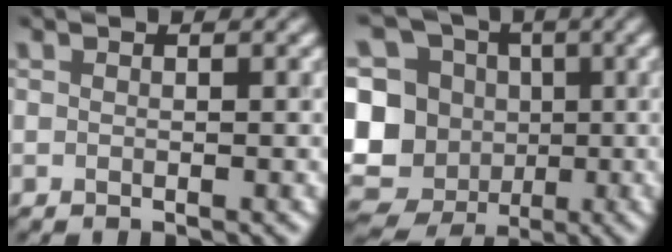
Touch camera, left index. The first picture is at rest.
{"total": 16.0, "force": [-1.4, 14.9, 5.8], "torque": [-0.154, 0.014, -0.046]}